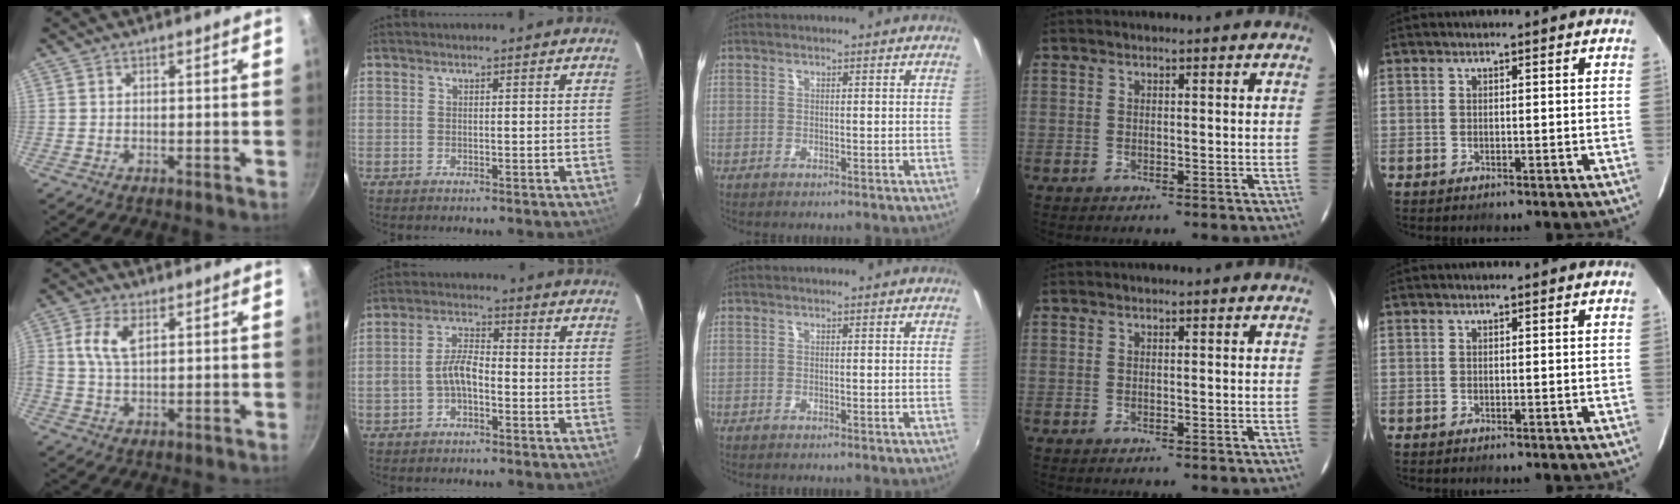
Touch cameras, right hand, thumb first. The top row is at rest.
{"thumb": {"total": 6.4, "force": [1.8, 3.6, 5.0], "torque": [-0.096, 0.002, 0.033]}, "index": {"total": 5.6, "force": [-1.9, 2.8, 4.4], "torque": [-0.090, 0.015, -0.033]}}